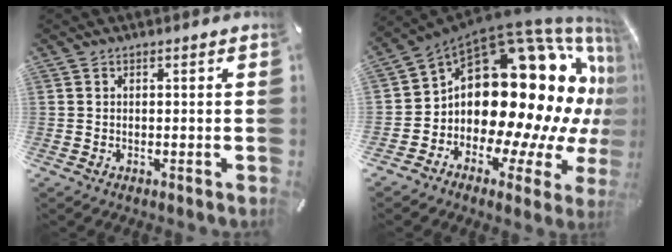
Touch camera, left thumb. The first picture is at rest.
{"total": 24.6, "force": [6.5, 15.1, 18.4], "torque": [-0.267, -0.113, 0.144]}